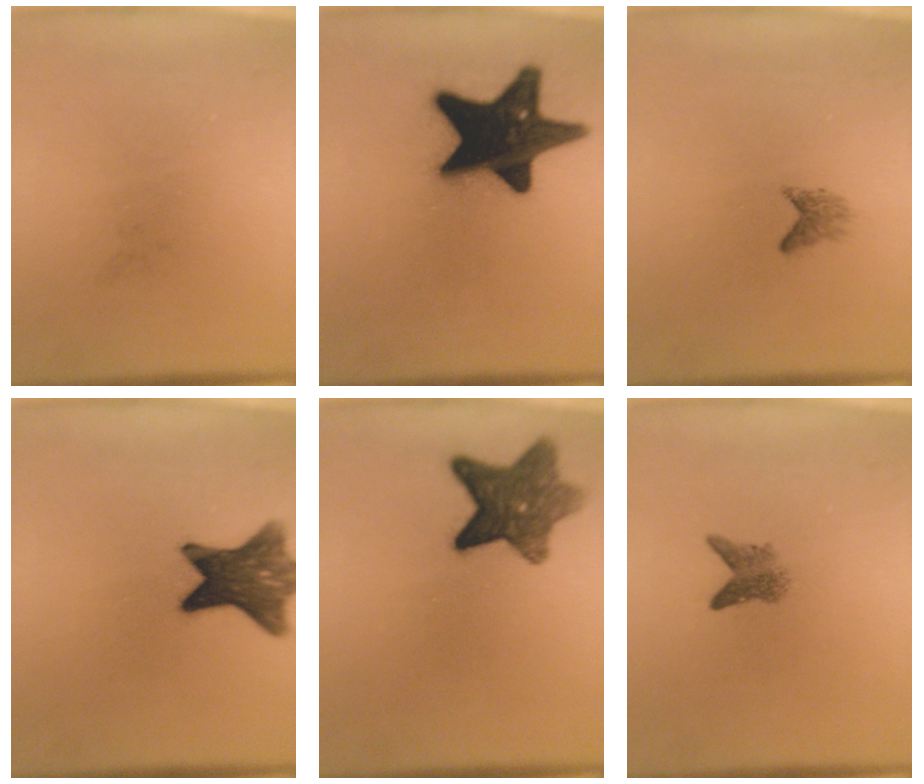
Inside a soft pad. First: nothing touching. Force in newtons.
{"total": 18.9}
{"total": 1.4}
{"total": 11.5}
{"total": 9.3}
{"total": 2.6}